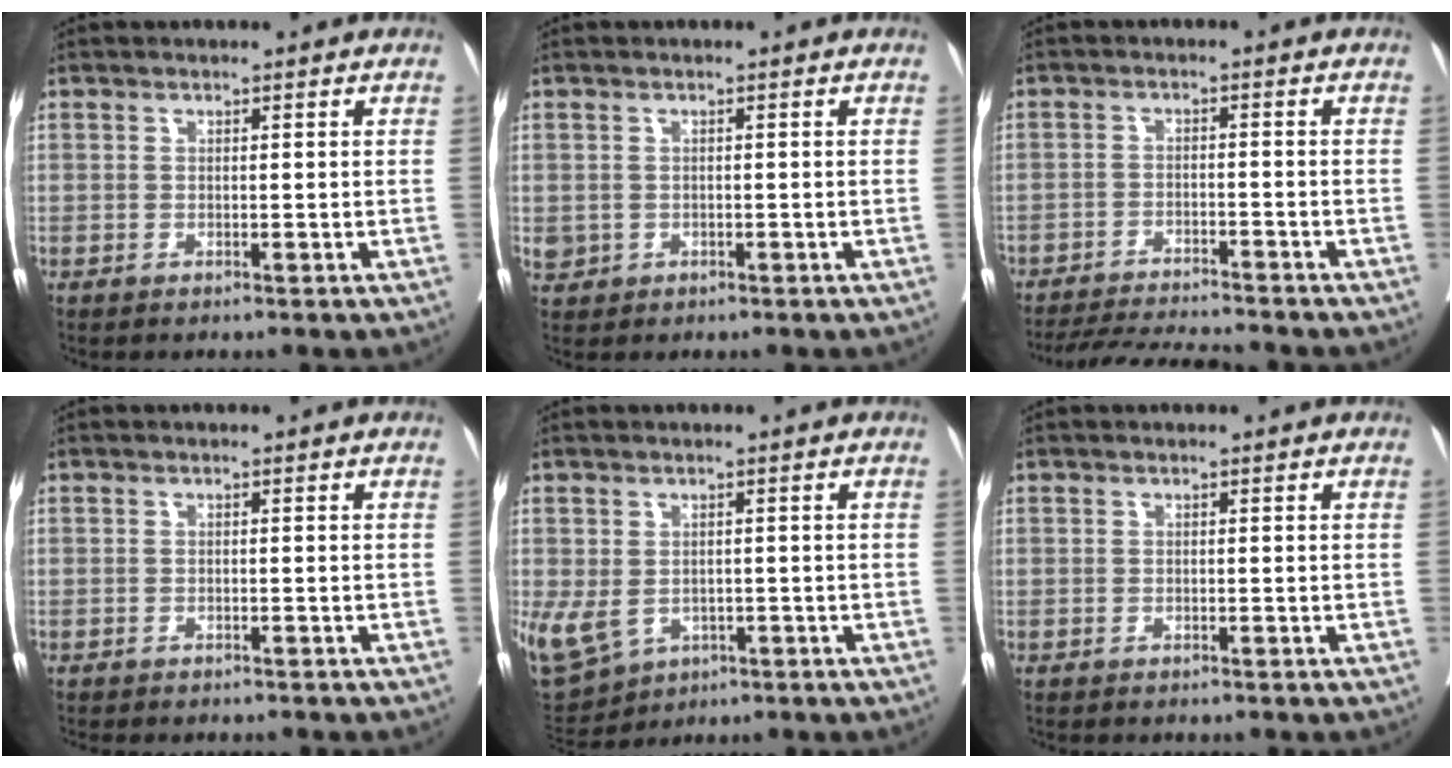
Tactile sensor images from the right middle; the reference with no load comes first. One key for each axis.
{"total": 1.8, "fx": -0.3, "fy": 1.7, "fz": 0.4, "tx": -0.003, "ty": 0.004, "tz": 0.003}
{"total": 10.5, "fx": -10.0, "fy": 0.1, "fz": 3.4, "tx": -0.045, "ty": -0.011, "tz": -0.155}
{"total": 6.1, "fx": -5.5, "fy": 1.4, "fz": 2.3, "tx": -0.027, "ty": -0.006, "tz": -0.071}
{"total": 14.8, "fx": -5.0, "fy": 11.8, "fz": 7.4, "tx": -0.205, "ty": -0.005, "tz": -0.061}
{"total": 1.8, "fx": -1.6, "fy": 0.4, "fz": 0.7, "tx": -0.016, "ty": -0.005, "tz": -0.019}